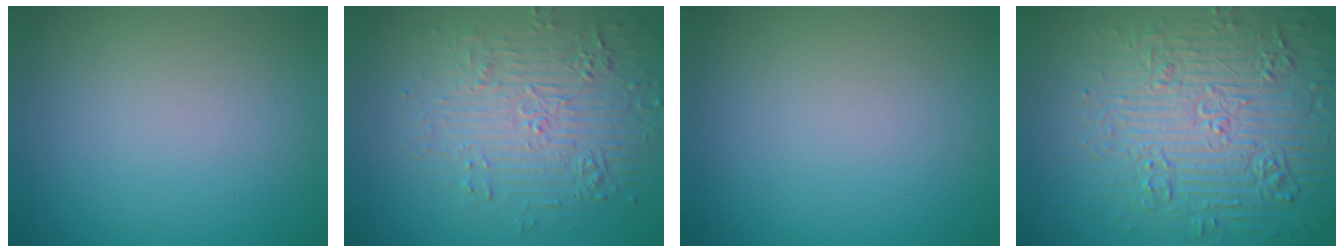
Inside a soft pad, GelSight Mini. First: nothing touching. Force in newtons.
{"total": 4.8, "press": 4.2, "slide": 2.2}
{"total": 0.0}
{"total": 7.9, "press": 7.6, "slide": 2.0}